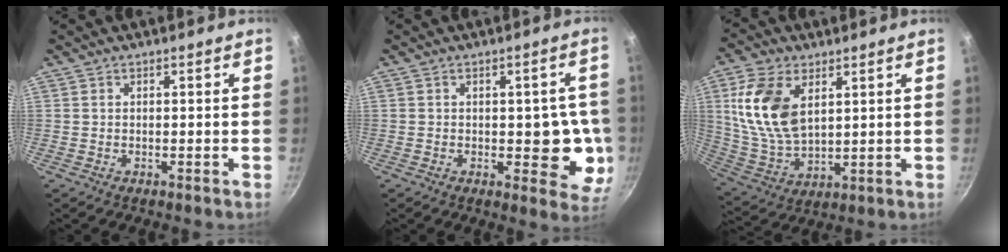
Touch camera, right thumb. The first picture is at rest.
{"total": 10.6, "force": [-1.0, 5.2, 9.1], "torque": [-0.053, -0.006, -0.014]}
{"total": 15.1, "force": [4.7, 8.7, 11.4], "torque": [-0.212, -0.018, 0.105]}